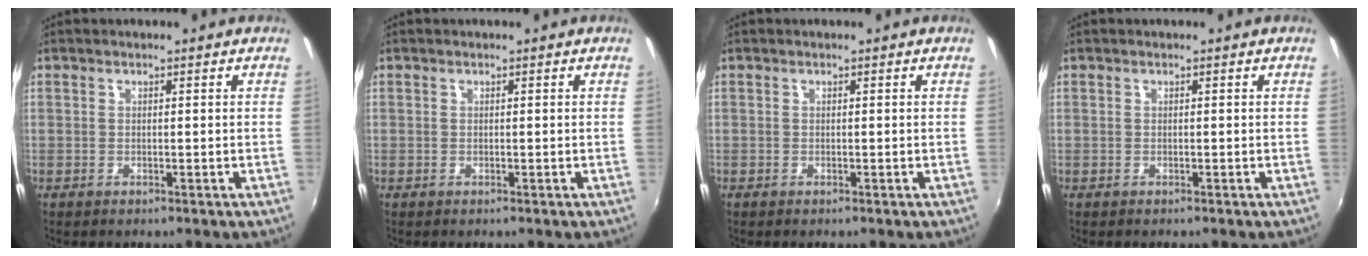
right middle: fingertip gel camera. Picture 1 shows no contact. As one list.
[{"total": 0.0}, {"total": 0.0}, {"total": 0.0}]